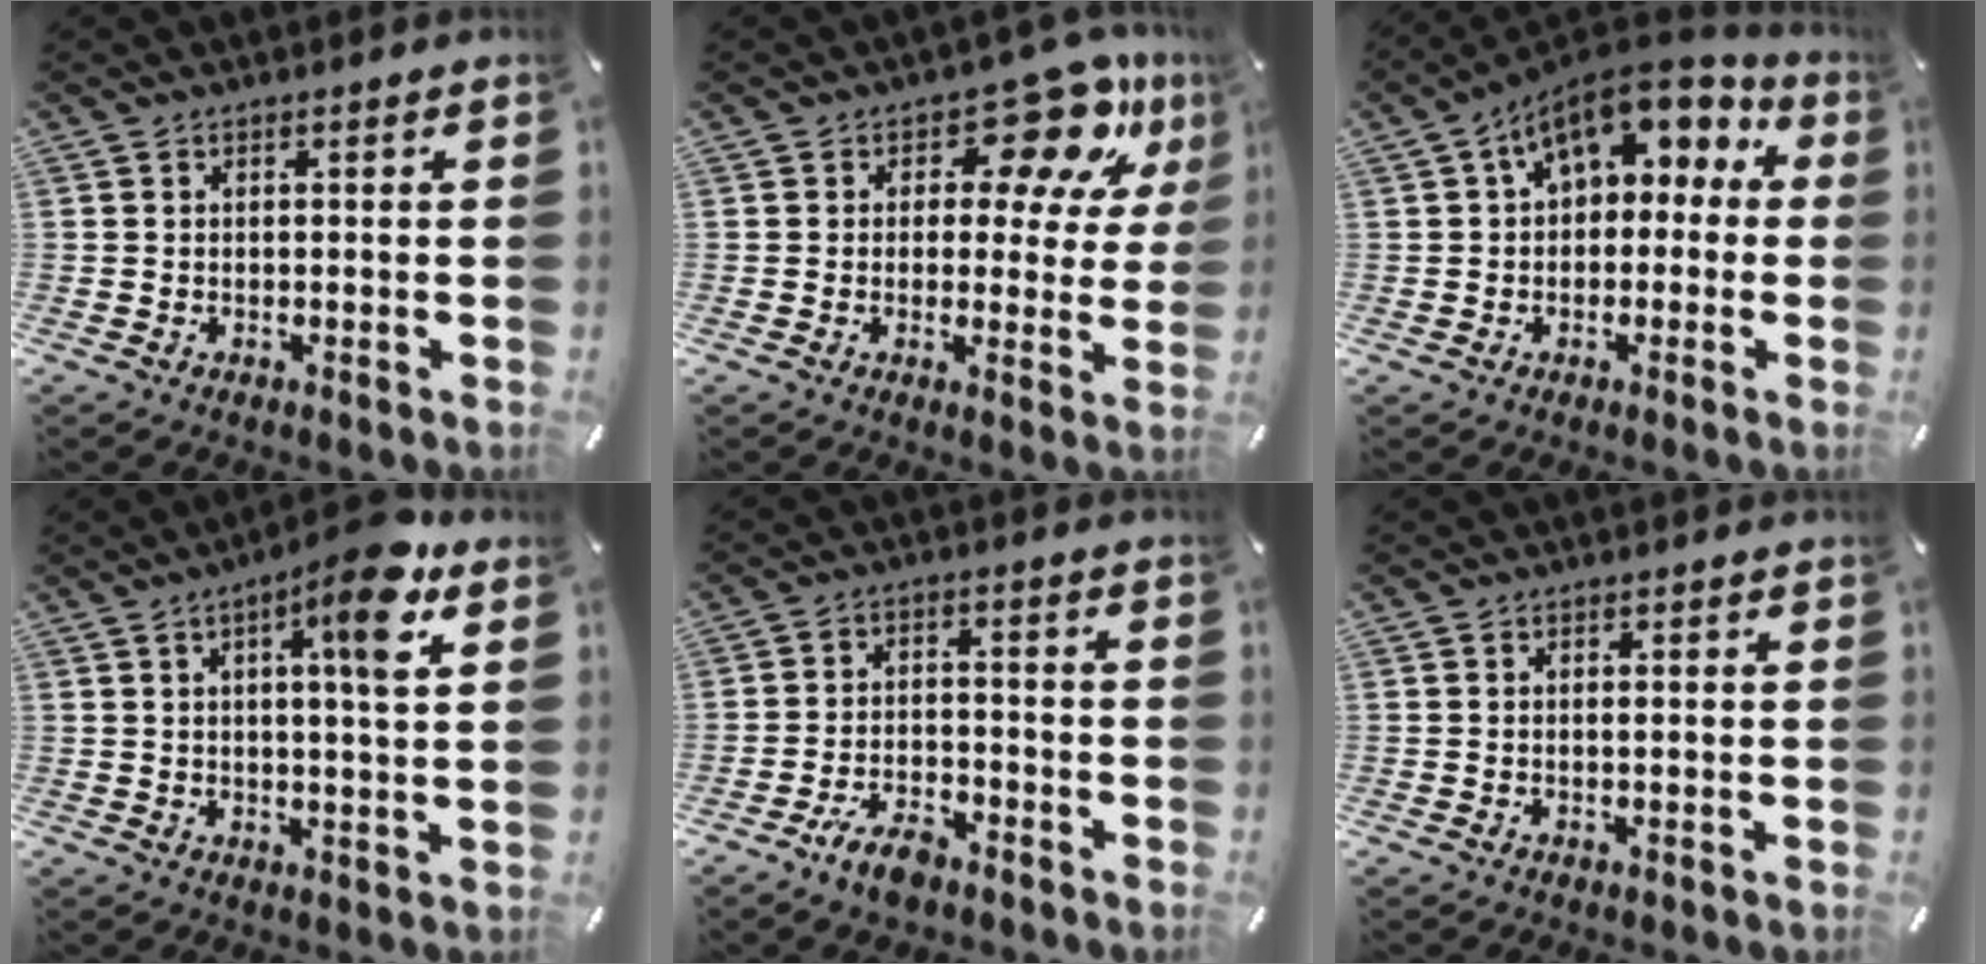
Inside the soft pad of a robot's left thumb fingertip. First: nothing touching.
{"total": 13.4, "force": [8.0, 6.8, 8.4], "torque": [-0.104, -0.051, 0.135]}
{"total": 9.9, "force": [4.7, 6.4, 5.9], "torque": [-0.095, -0.022, 0.088]}
{"total": 11.3, "force": [4.8, 1.8, 10.1], "torque": [-0.151, -0.014, 0.067]}
{"total": 6.6, "force": [-4.9, 2.7, 3.3], "torque": [-0.066, 0.023, -0.091]}
{"total": 0.0}